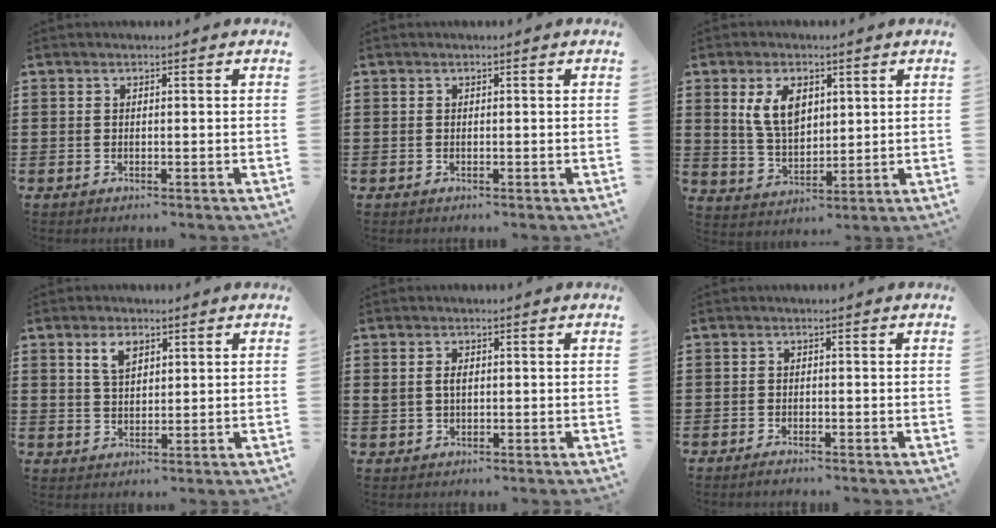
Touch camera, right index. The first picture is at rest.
{"total": 0.0}
{"total": 7.2, "force": [2.6, 4.0, 5.4], "torque": [-0.117, 0.005, 0.041]}
{"total": 3.8, "force": [1.9, 2.0, 2.6], "torque": [-0.052, 0.006, 0.032]}
{"total": 1.7, "force": [0.3, 1.1, 1.3], "torque": [-0.028, 0.008, 0.005]}
{"total": 0.8, "force": [-0.8, 0.1, 0.2], "torque": [-0.007, -0.004, -0.015]}